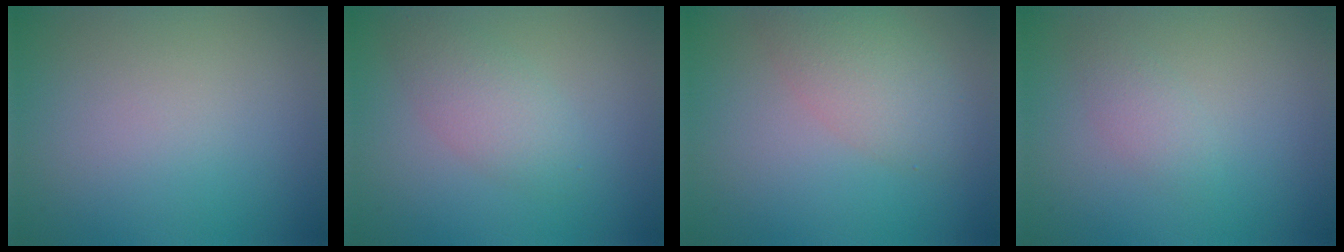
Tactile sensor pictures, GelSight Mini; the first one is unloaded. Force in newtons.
{"total": 2.8, "press": 2.8, "slide": 0.2}
{"total": 4.2, "press": 4.2, "slide": 0.1}
{"total": 1.3, "press": 1.3, "slide": 0.0}